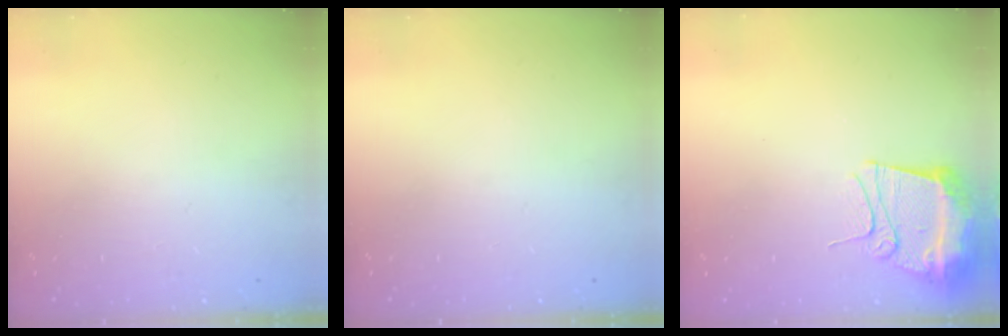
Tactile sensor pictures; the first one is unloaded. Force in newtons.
{"total": 0.0}
{"total": 12.1, "press": 12.0, "slide": 1.4}